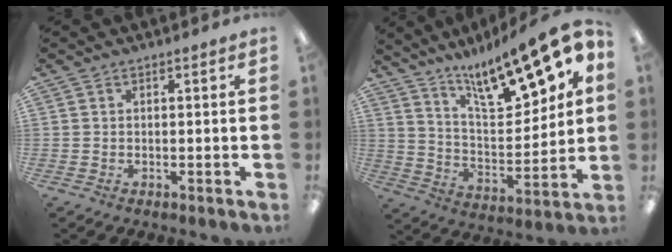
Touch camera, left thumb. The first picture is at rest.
{"total": 19.8, "force": [14.6, 5.8, 12.2], "torque": [-0.180, -0.098, 0.241]}